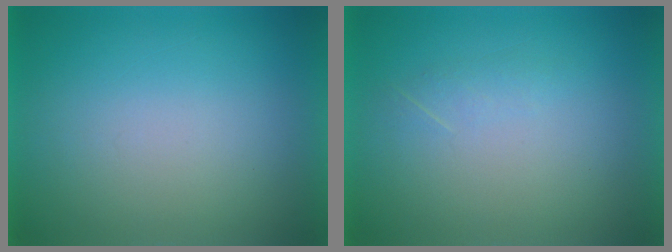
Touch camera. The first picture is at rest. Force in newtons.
{"total": 1.3}